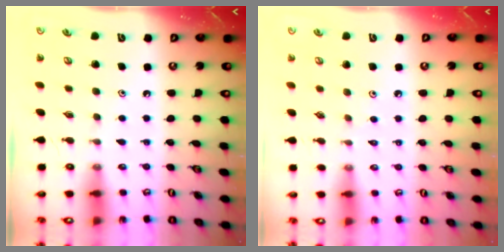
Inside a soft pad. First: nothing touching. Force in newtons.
{"total": 2.6, "press": 2.6, "slide": 0.5}